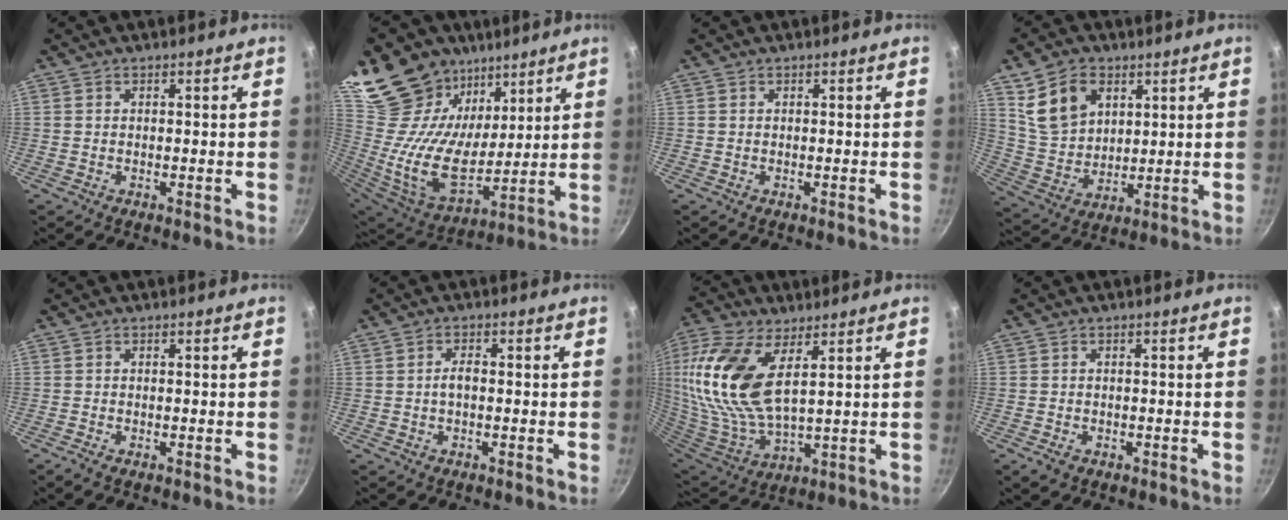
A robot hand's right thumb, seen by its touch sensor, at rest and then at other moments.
{"total": 23.6, "force": [15.2, 14.7, 10.6], "torque": [-0.193, -0.096, 0.281]}
{"total": 0.0}
{"total": 11.6, "force": [5.1, 8.1, 6.6], "torque": [-0.096, -0.019, 0.113]}
{"total": 1.0, "force": [-0.6, 0.3, 0.7], "torque": [-0.018, 0.001, -0.014]}
{"total": 2.2, "force": [-0.2, 1.1, 1.9], "torque": [-0.031, 0.011, -0.005]}
{"total": 18.6, "force": [6.3, 8.7, 15.2], "torque": [-0.314, -0.025, 0.127]}
{"total": 2.0, "force": [-0.9, 1.4, 1.1], "torque": [-0.018, 0.002, -0.012]}